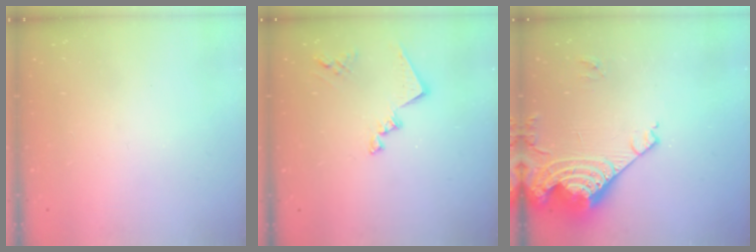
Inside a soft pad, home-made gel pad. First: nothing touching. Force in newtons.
{"total": 13.3, "press": 13.2, "slide": 1.1}
{"total": 16.5, "press": 16.5, "slide": 1.7}